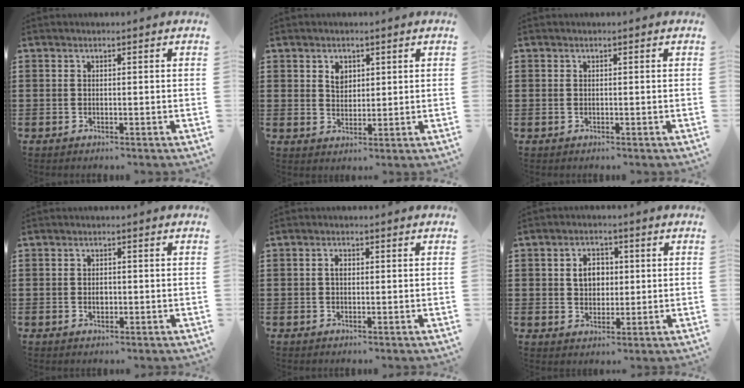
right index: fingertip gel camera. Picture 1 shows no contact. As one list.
[{"total": 2.7, "force": [1.3, 1.9, 1.3], "torque": [-0.023, 0.004, 0.022]}, {"total": 0.0}, {"total": 1.5, "force": [-0.2, 0.9, 1.2], "torque": [-0.025, 0.003, -0.003]}, {"total": 1.3, "force": [0.1, 0.7, 1.1], "torque": [-0.022, 0.005, 0.001]}, {"total": 4.3, "force": [0.5, 3.3, 2.6], "torque": [-0.053, 0.011, 0.004]}]